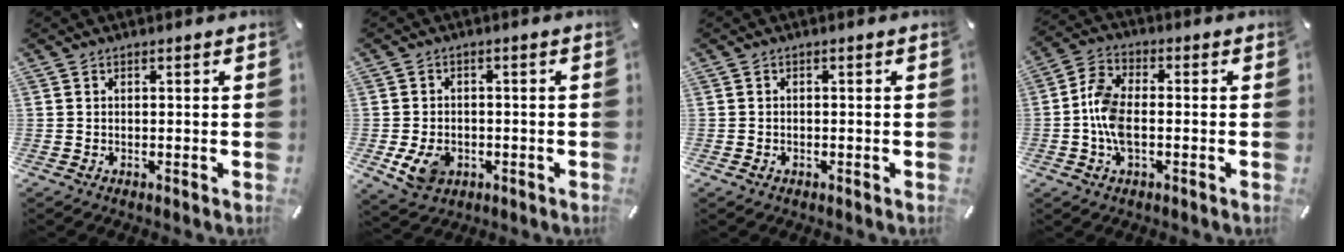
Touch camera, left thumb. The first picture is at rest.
{"total": 6.6, "force": [-1.9, 5.2, 3.6], "torque": [-0.074, -0.003, -0.038]}
{"total": 0.9, "force": [-0.4, 0.7, 0.4], "torque": [-0.007, 0.002, -0.010]}
{"total": 8.0, "force": [-1.6, 4.4, 6.5], "torque": [-0.147, 0.001, -0.033]}